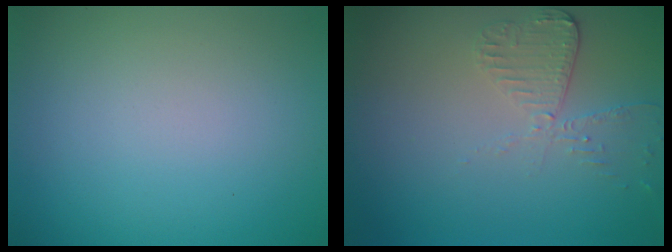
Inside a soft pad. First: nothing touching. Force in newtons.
{"total": 2.5, "press": 2.3, "slide": 1.0}